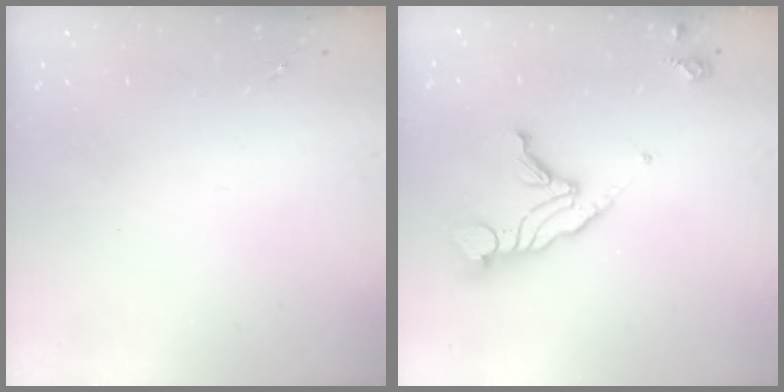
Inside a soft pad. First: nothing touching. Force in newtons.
{"total": 14.3, "press": 14.3, "slide": 1.0}